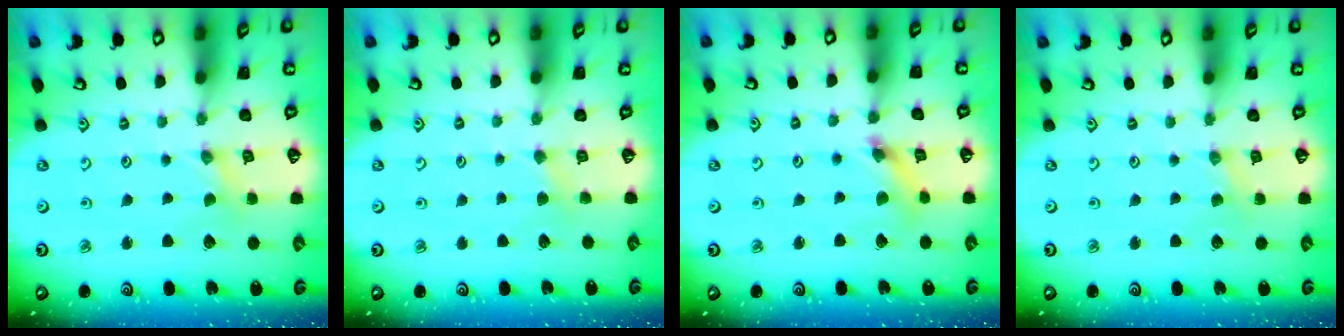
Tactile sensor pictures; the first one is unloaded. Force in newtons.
{"total": 2.9, "press": 2.8, "slide": 0.4}
{"total": 4.8, "press": 4.8, "slide": 0.5}
{"total": 0.0}